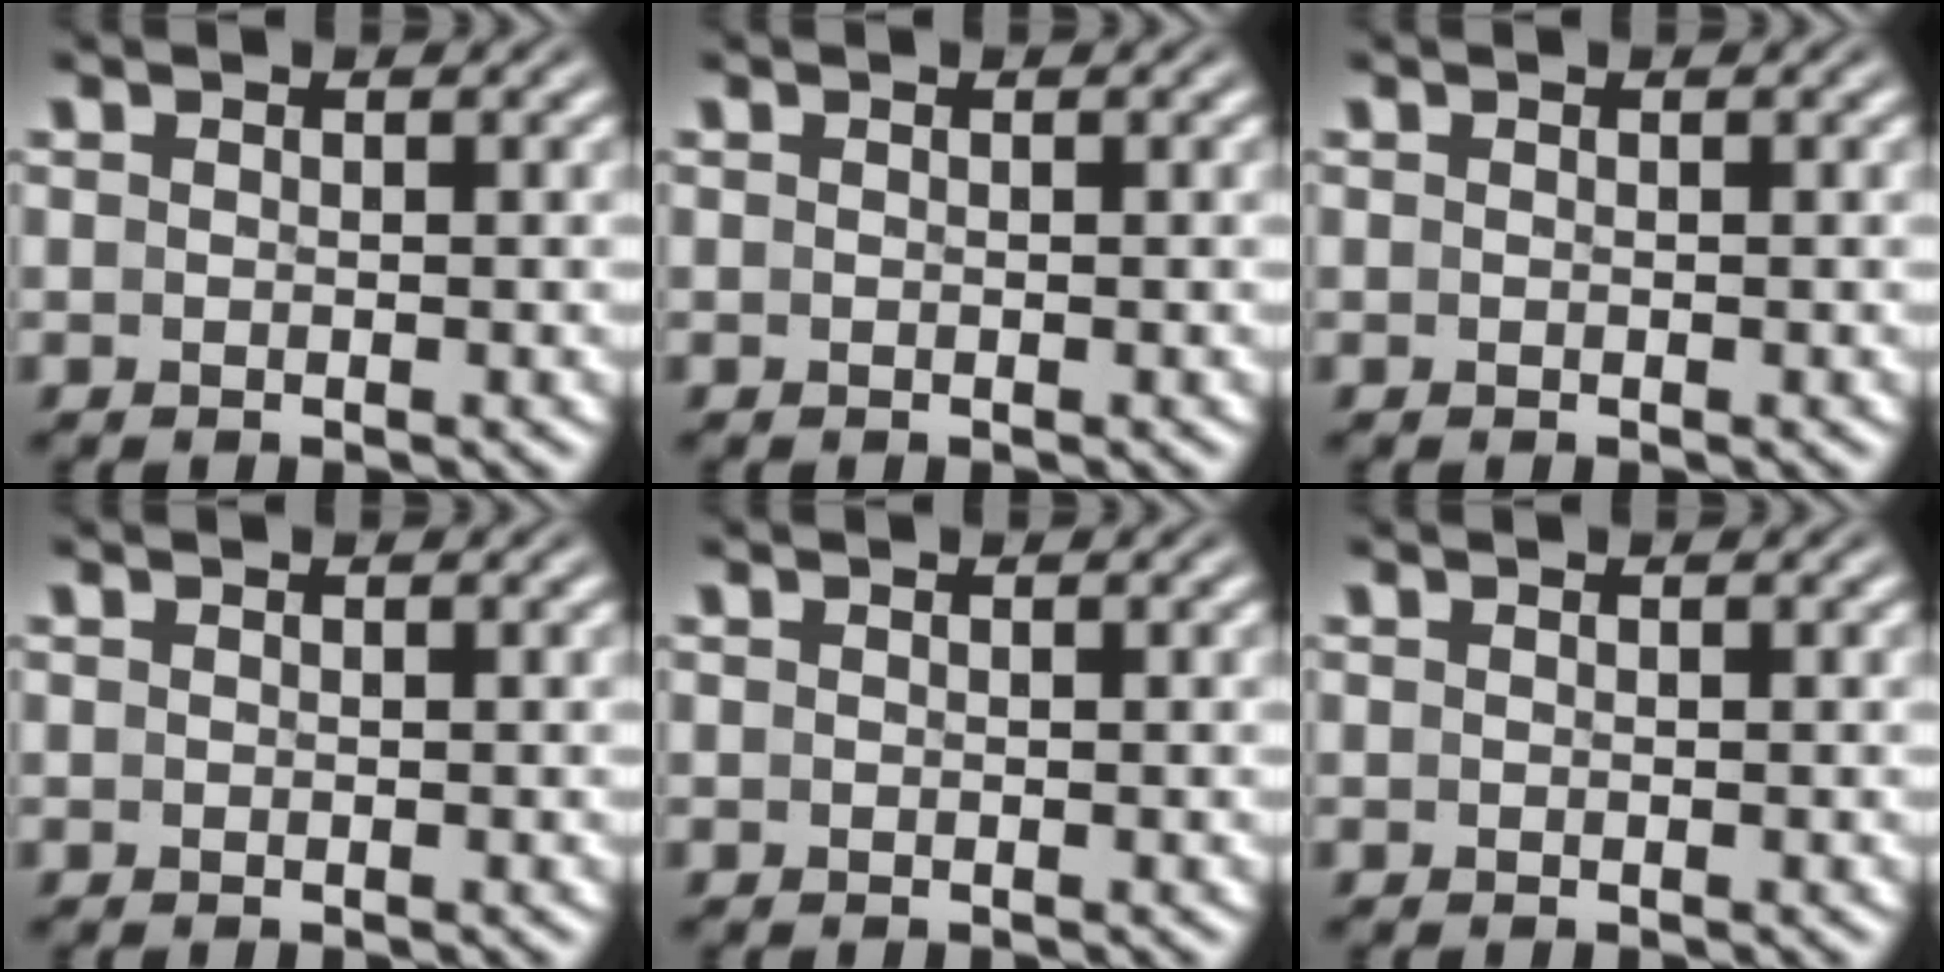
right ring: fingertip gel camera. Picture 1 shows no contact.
{"total": 0.0}
{"total": 0.0}
{"total": 0.0}
{"total": 0.0}
{"total": 0.0}